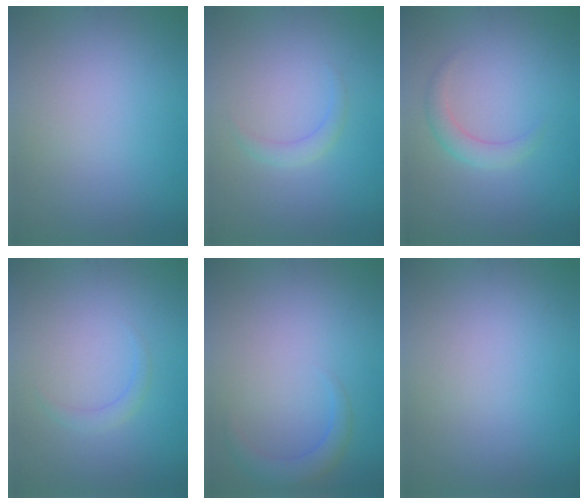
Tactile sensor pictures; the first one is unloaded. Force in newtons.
{"total": 1.2, "press": 1.2, "slide": 0.1}
{"total": 1.8, "press": 1.8, "slide": 0.0}
{"total": 1.1, "press": 1.1, "slide": 0.1}
{"total": 1.9, "press": 1.9, "slide": 0.1}
{"total": 0.0}